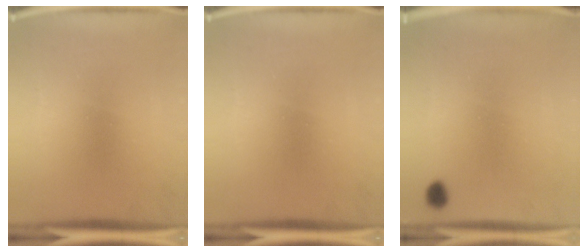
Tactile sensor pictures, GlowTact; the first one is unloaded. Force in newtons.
{"total": 0.0}
{"total": 2.9}